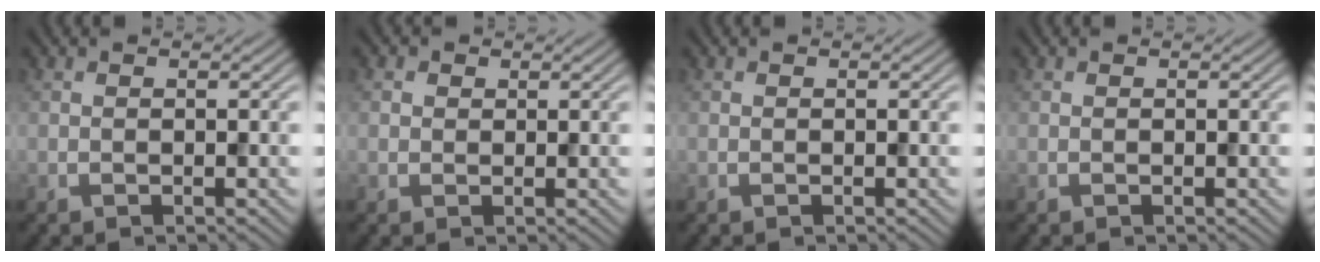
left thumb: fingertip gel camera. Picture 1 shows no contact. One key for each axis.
{"total": 1.0, "fx": 0.3, "fy": 0.9, "fz": 0.3, "tx": -0.004, "ty": 0.000, "tz": 0.002}
{"total": 0.0}
{"total": 0.0}